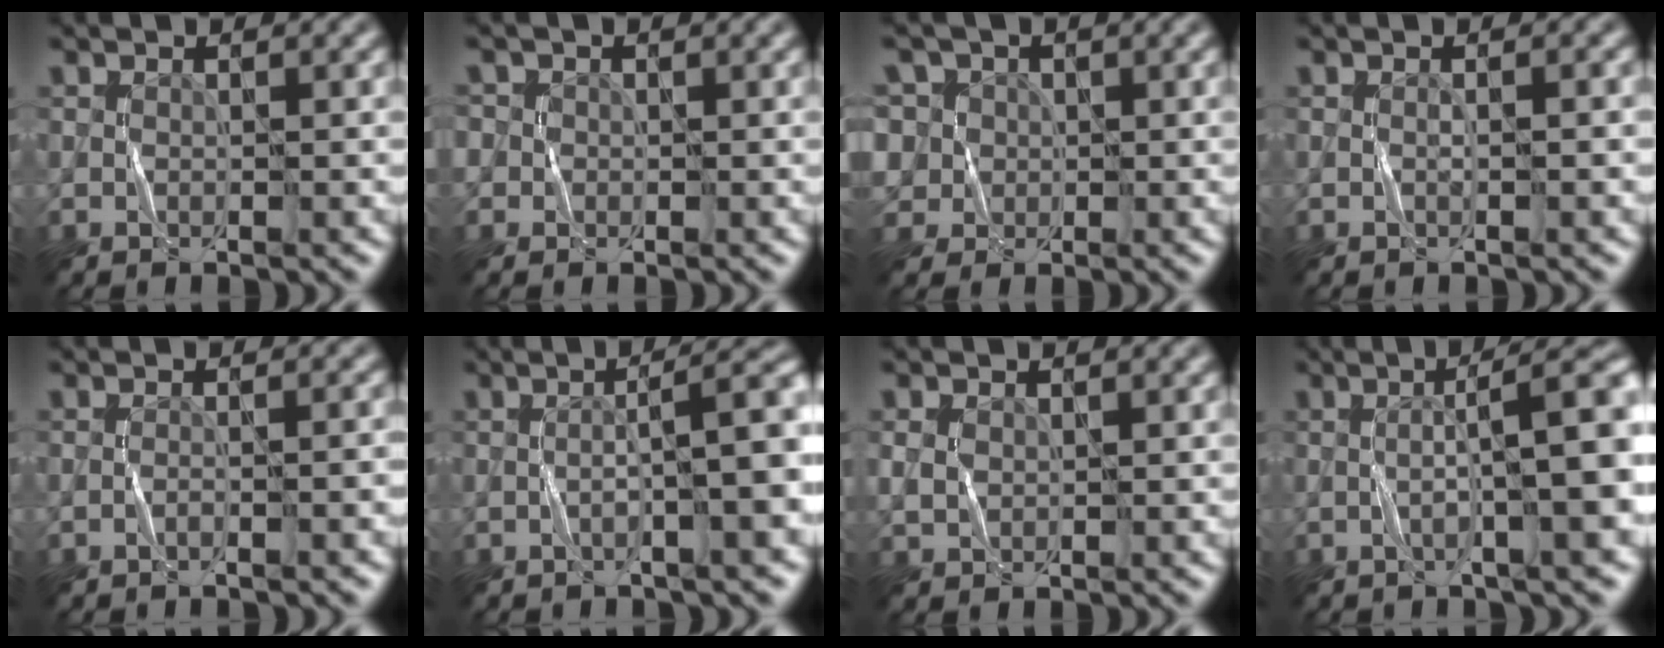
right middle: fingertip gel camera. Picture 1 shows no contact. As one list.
[{"total": 2.3, "force": [0.6, 2.2, 0.6], "torque": [0.002, 0.010, -0.003]}, {"total": 6.9, "force": [2.5, 5.9, 2.7], "torque": [-0.060, 0.029, 0.017]}, {"total": 0.9, "force": [-0.2, -0.1, 0.9], "torque": [-0.015, 0.002, -0.003]}, {"total": 1.7, "force": [-1.2, 0.2, 1.2], "torque": [-0.015, 0.012, -0.024]}, {"total": 6.6, "force": [-0.5, 1.0, 6.5], "torque": [-0.080, 0.019, -0.011]}, {"total": 1.5, "force": [0.3, 1.2, 0.8], "torque": [-0.020, 0.001, 0.009]}, {"total": 8.6, "force": [0.1, 1.5, 8.5], "torque": [-0.099, 0.017, -0.001]}]